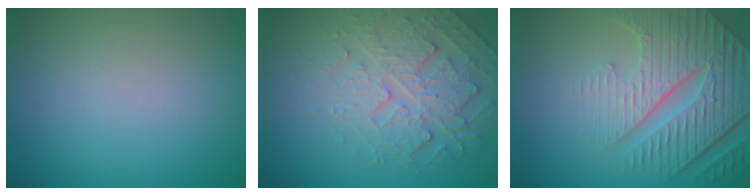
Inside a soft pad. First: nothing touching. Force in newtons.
{"total": 4.3, "press": 4.0, "slide": 1.7}
{"total": 7.9, "press": 5.8, "slide": 5.3}